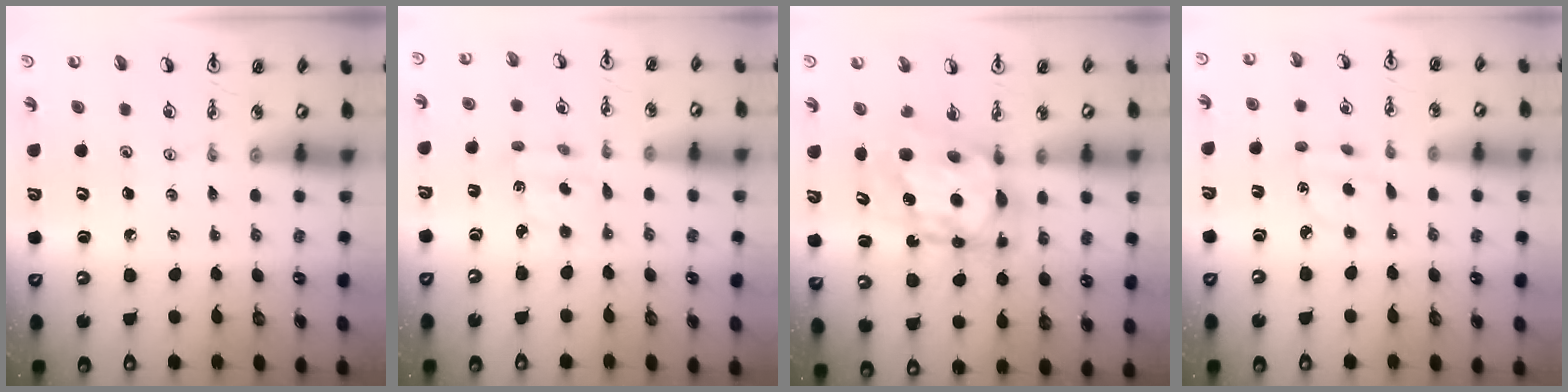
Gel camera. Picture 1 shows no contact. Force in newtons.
{"total": 2.1, "press": 2.0, "slide": 0.7}
{"total": 10.6, "press": 10.6, "slide": 0.7}
{"total": 3.2, "press": 3.1, "slide": 0.7}